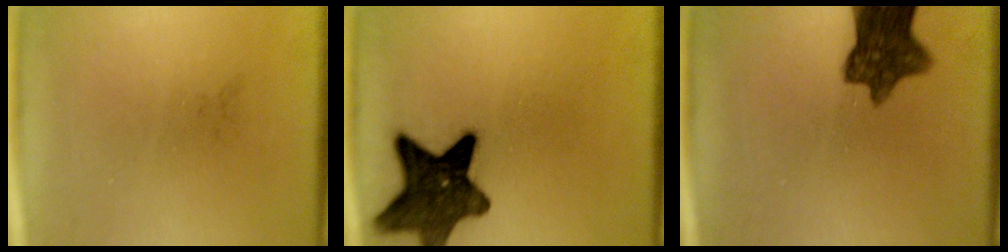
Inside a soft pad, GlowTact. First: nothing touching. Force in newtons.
{"total": 12.8}
{"total": 9.2}